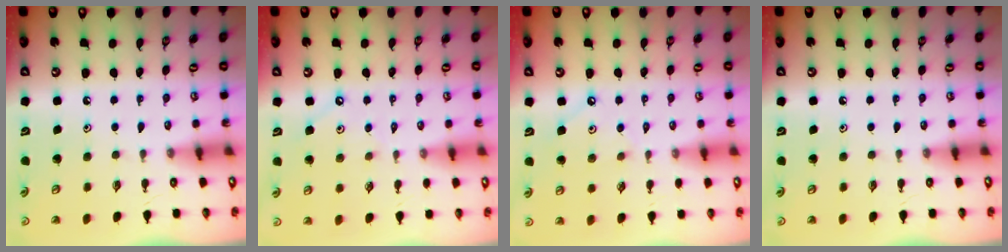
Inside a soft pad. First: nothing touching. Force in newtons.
{"total": 2.9, "press": 2.9, "slide": 0.5}
{"total": 7.1, "press": 7.0, "slide": 0.9}
{"total": 0.0}